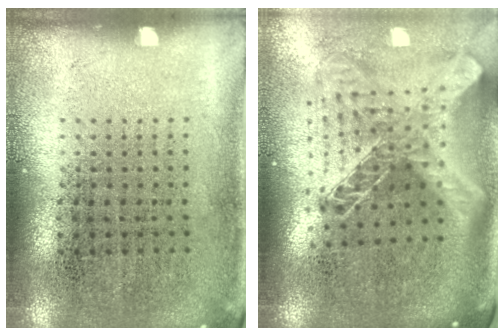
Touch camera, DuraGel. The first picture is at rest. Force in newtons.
{"total": 2.4, "press": 1.8, "slide": 1.6}